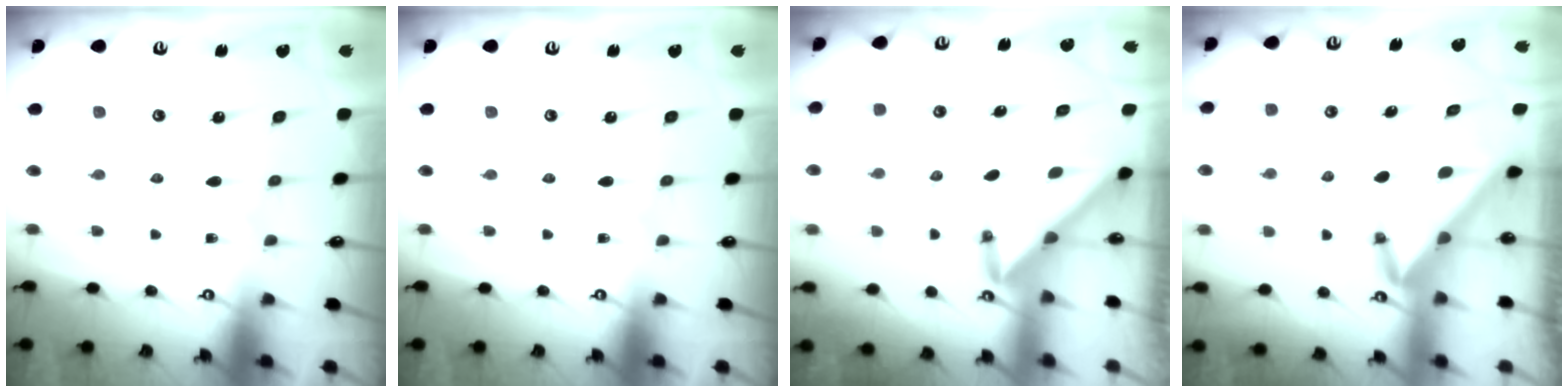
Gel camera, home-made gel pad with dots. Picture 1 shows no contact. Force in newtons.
{"total": 0.0}
{"total": 2.9, "press": 2.9, "slide": 0.2}
{"total": 3.3, "press": 3.3, "slide": 0.2}